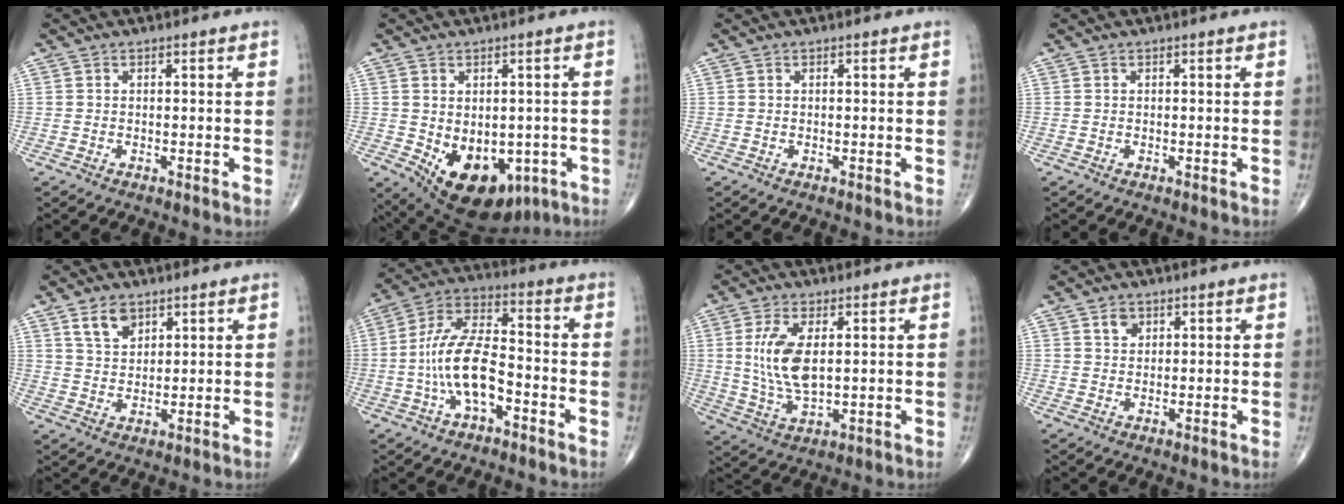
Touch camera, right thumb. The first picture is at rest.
{"total": 15.0, "force": [-4.6, 9.8, 10.4], "torque": [-0.136, -0.004, -0.042]}
{"total": 0.0}
{"total": 0.0}
{"total": 5.7, "force": [3.4, 3.5, 3.0], "torque": [-0.038, -0.022, 0.067]}
{"total": 13.2, "force": [-3.6, 6.3, 11.1], "torque": [-0.216, 0.045, -0.071]}
{"total": 10.4, "force": [1.8, 5.0, 9.0], "torque": [-0.181, -0.014, 0.042]}
{"total": 2.7, "force": [1.4, 1.9, 1.2], "torque": [-0.009, -0.007, 0.024]}